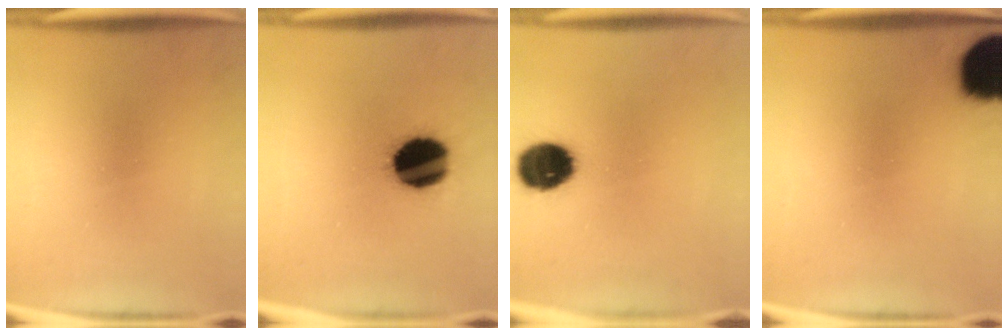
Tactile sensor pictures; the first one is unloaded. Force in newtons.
{"total": 17.7}
{"total": 10.2}
{"total": 17.2}